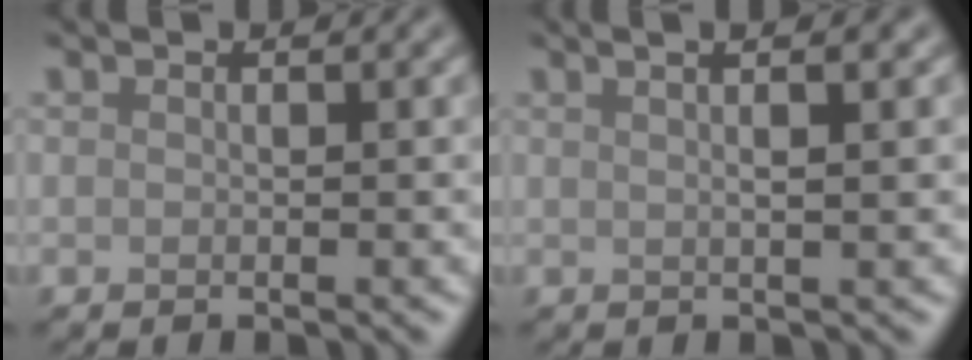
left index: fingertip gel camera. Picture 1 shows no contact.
{"total": 6.8, "force": [3.0, 2.9, 5.3], "torque": [-0.032, 0.041, 0.001]}